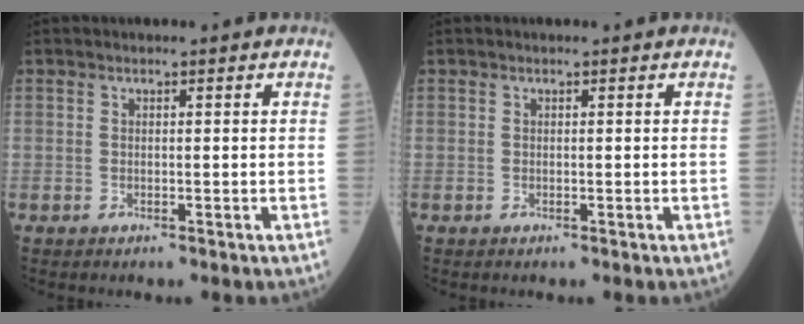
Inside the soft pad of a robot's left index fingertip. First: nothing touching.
{"total": 0.0}